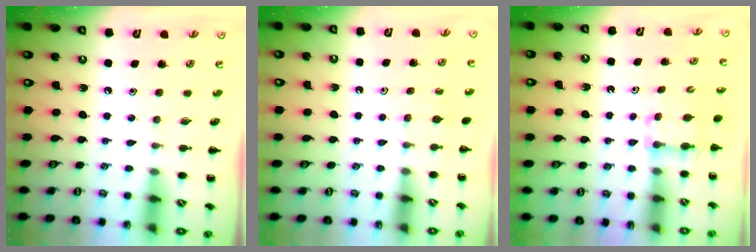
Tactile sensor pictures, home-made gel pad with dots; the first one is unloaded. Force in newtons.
{"total": 3.6, "press": 3.4, "slide": 1.2}
{"total": 3.6, "press": 3.5, "slide": 1.1}